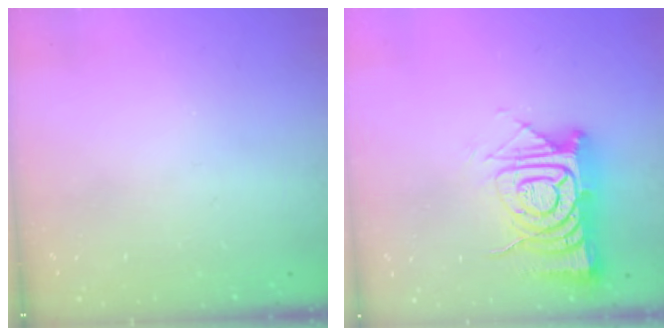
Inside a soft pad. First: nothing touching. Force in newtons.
{"total": 15.8, "press": 15.7, "slide": 1.4}